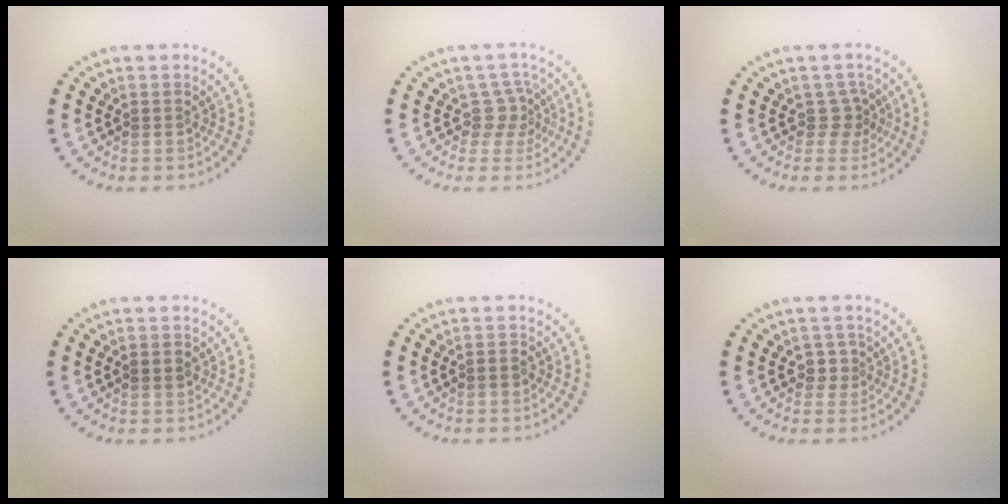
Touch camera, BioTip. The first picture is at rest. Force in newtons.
{"total": 2.2, "press": 1.6, "slide": 1.5}
{"total": 1.7, "press": 1.2, "slide": 1.3}
{"total": 1.5, "press": 1.5, "slide": 0.1}
{"total": 1.0, "press": 0.9, "slide": 0.4}
{"total": 1.4, "press": 1.1, "slide": 0.9}